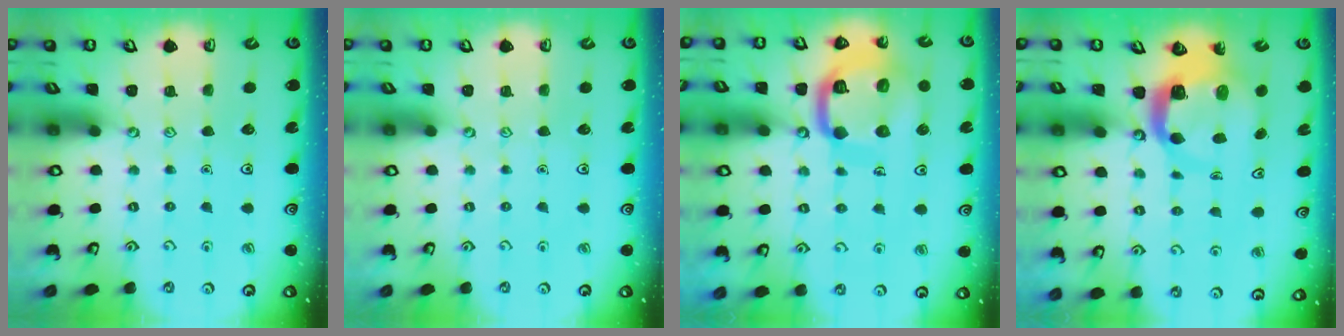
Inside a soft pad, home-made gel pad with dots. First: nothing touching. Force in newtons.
{"total": 0.0}
{"total": 18.2, "press": 18.1, "slide": 2.0}
{"total": 7.2, "press": 7.1, "slide": 1.1}